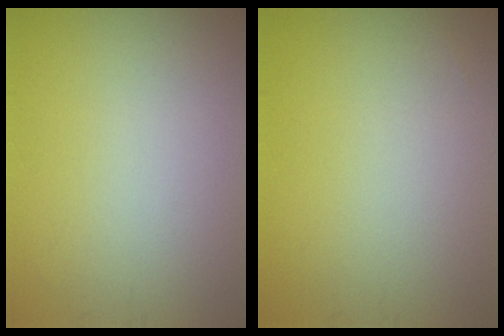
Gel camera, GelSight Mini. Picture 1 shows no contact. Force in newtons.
{"total": 0.0}